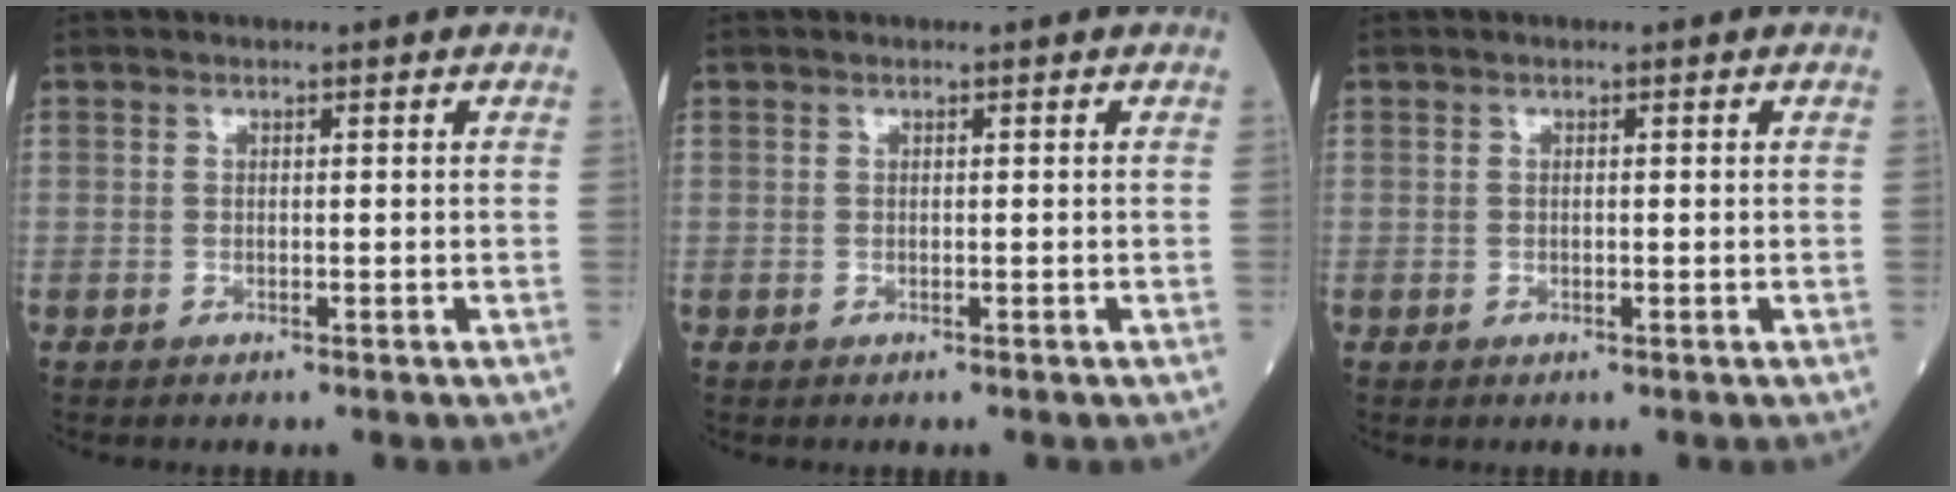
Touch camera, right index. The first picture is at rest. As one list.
[{"total": 0.0}, {"total": 0.0}]